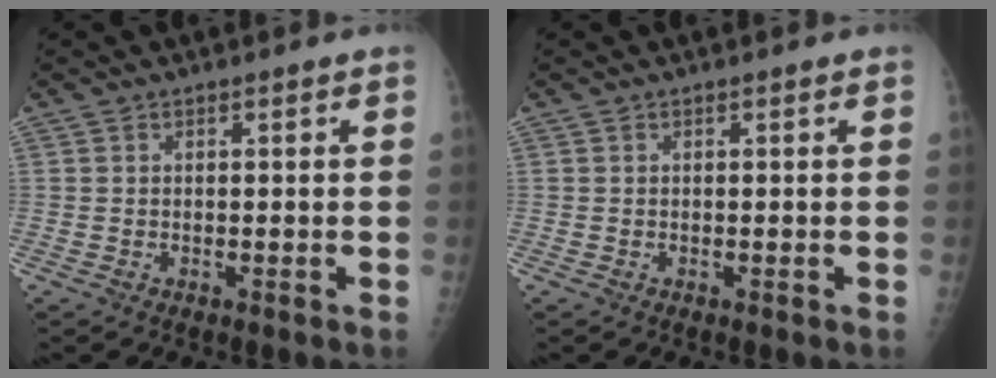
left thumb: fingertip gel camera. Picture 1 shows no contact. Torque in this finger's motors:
{"motor_torque": [0.01, 0.01, -0.05, -0.10, 0.00]}